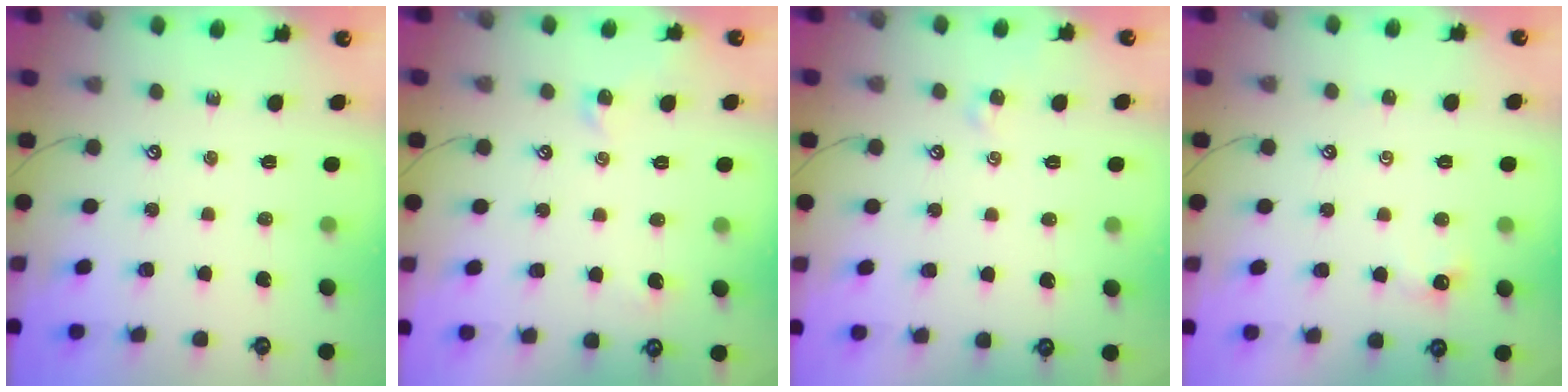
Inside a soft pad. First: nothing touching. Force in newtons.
{"total": 1.5, "press": 1.4, "slide": 0.5}
{"total": 0.0}
{"total": 0.6, "press": 0.5, "slide": 0.4}